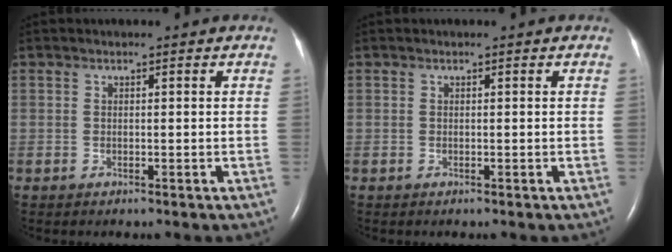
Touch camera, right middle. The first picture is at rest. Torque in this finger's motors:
{"motor_torque": [0.03, -0.07, 0.00, 0.00]}